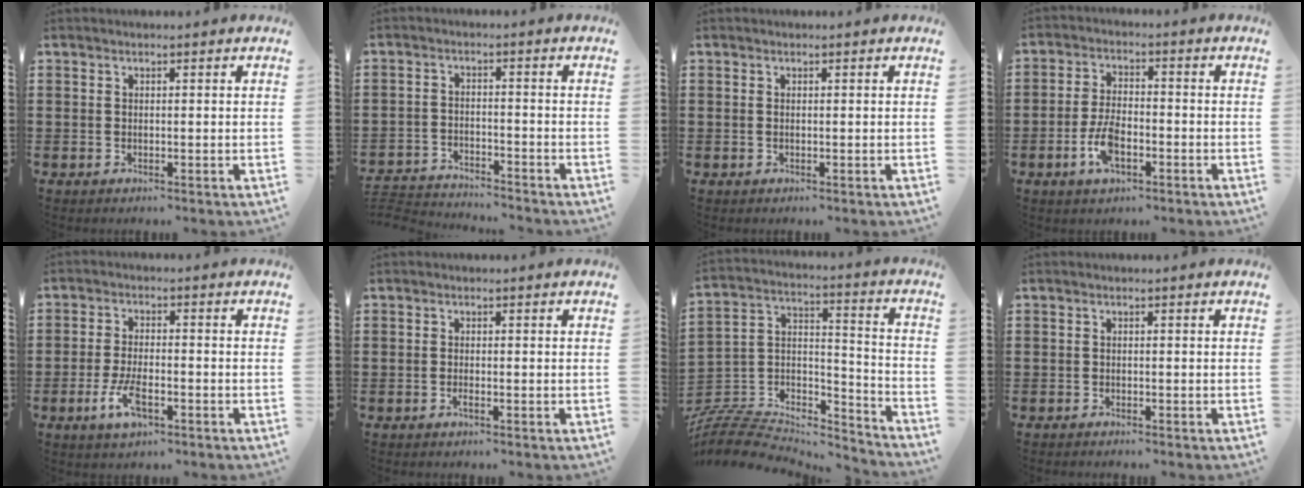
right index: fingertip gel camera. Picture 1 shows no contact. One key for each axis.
{"total": 3.7, "fx": -3.7, "fy": 0.2, "fz": -0.1, "tx": -0.012, "ty": -0.001, "tz": -0.082}
{"total": 0.0}
{"total": 6.2, "fx": -2.7, "fy": 2.8, "fz": 4.8, "tx": -0.119, "ty": -0.002, "tz": -0.058}
{"total": 5.5, "fx": -2.4, "fy": 2.2, "fz": 4.4, "tx": -0.098, "ty": -0.002, "tz": -0.049}
{"total": 0.9, "fx": -0.6, "fy": 0.1, "fz": 0.6, "tx": -0.010, "ty": -0.002, "tz": -0.011}
{"total": 8.2, "fx": -7.3, "fy": 2.9, "fz": 2.0, "tx": -0.049, "ty": 0.006, "tz": -0.148}
{"total": 0.9, "fx": -0.9, "fy": -0.1, "fz": -0.1, "tx": 0.000, "ty": -0.002, "tz": -0.018}